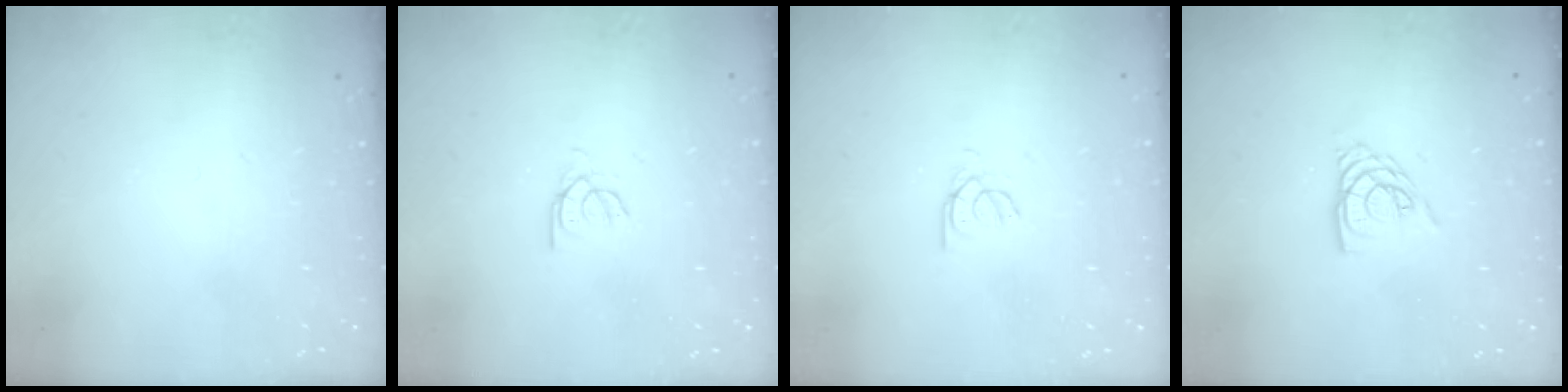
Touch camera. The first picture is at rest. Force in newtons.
{"total": 2.4, "press": 2.4, "slide": 0.2}
{"total": 2.4, "press": 2.4, "slide": 0.4}
{"total": 7.1, "press": 7.0, "slide": 0.5}